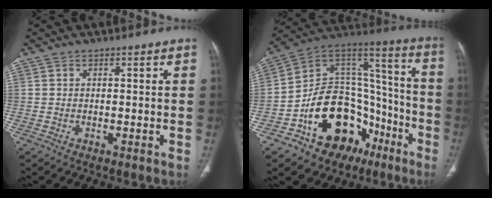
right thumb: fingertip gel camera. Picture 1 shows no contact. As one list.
[{"total": 24.8, "force": [-11.4, 17.2, 13.9], "torque": [-0.168, 0.113, -0.170]}]